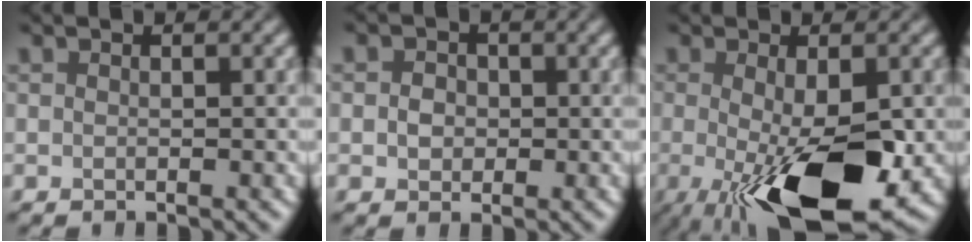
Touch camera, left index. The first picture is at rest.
{"total": 1.4, "force": [-0.8, 1.0, -0.4], "torque": [0.001, 0.001, -0.005]}
{"total": 11.3, "force": [-3.3, 3.4, 10.3], "torque": [-0.156, -0.011, -0.039]}